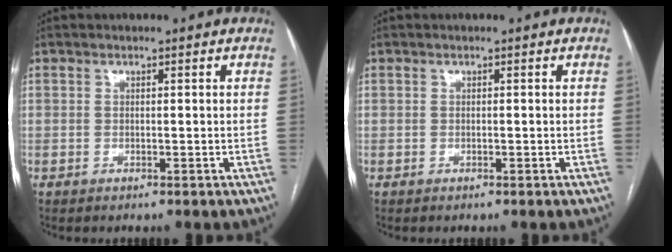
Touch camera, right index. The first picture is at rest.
{"total": 0.0}